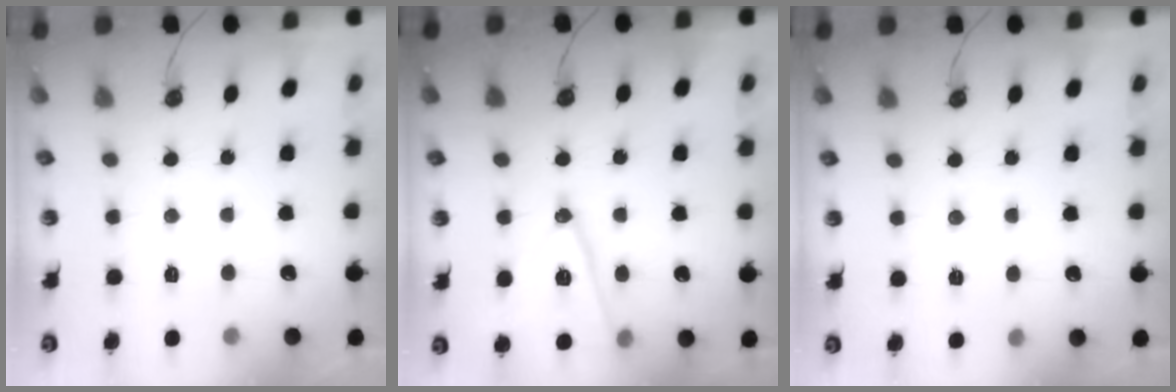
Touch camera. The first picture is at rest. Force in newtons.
{"total": 13.6, "press": 13.2, "slide": 3.3}
{"total": 5.6, "press": 3.3, "slide": 4.6}